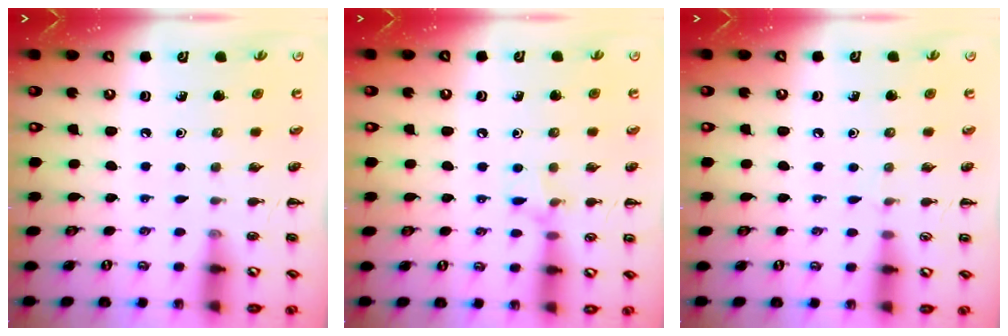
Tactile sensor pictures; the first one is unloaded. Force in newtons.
{"total": 6.4, "press": 6.1, "slide": 1.8}
{"total": 2.9, "press": 2.7, "slide": 1.1}